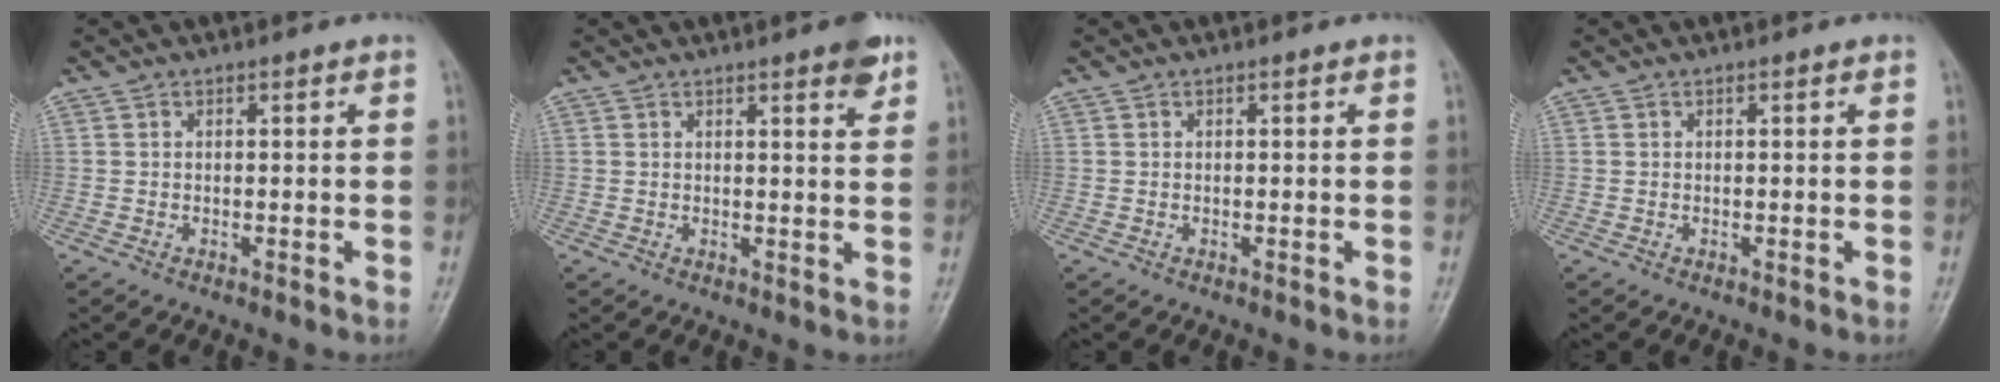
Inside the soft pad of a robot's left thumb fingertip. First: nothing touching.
{"total": 3.8, "force": [2.4, 0.8, 2.8], "torque": [-0.029, -0.012, 0.029]}
{"total": 0.0}
{"total": 0.0}